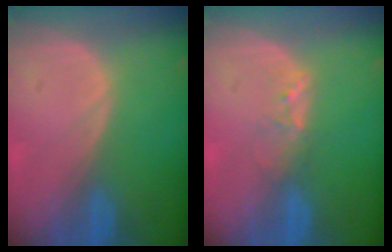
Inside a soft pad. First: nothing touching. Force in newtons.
{"total": 2.0, "press": 1.9, "slide": 0.4}